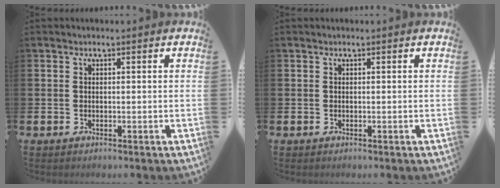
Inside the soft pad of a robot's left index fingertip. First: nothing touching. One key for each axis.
{"total": 0.0}